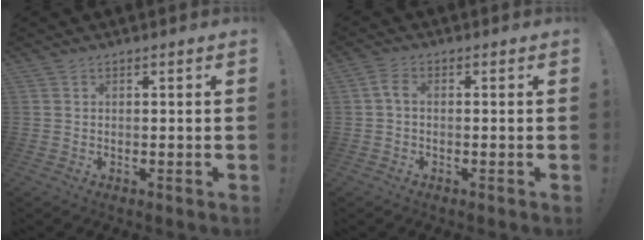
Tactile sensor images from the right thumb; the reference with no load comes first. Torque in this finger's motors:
{"motor_torque": [0.49, -0.17, -0.07, -0.08, -0.01]}